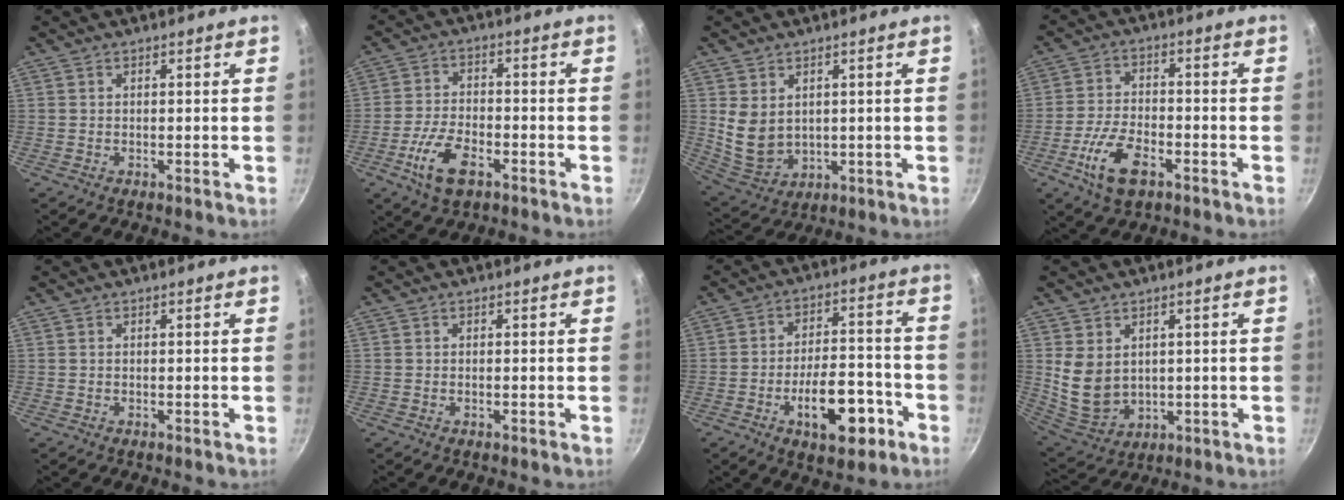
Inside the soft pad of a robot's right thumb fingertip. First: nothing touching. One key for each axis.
{"total": 9.1, "fx": -4.3, "fy": 4.4, "fz": 6.8, "tx": -0.133, "ty": 0.019, "tz": -0.082}
{"total": 8.0, "fx": 1.8, "fy": 5.9, "fz": 5.1, "tx": -0.080, "ty": -0.020, "tz": 0.056}
{"total": 9.9, "fx": -4.6, "fy": 4.9, "fz": 7.4, "tx": -0.142, "ty": 0.020, "tz": -0.088}
{"total": 0.0}
{"total": 0.6, "fx": -0.2, "fy": 0.2, "fz": 0.5, "tx": -0.008, "ty": 0.002, "tz": -0.004}
{"total": 14.0, "fx": -6.1, "fy": 6.8, "fz": 10.7, "tx": -0.129, "ty": 0.045, "tz": -0.083}
{"total": 9.3, "fx": 1.8, "fy": 6.9, "fz": 5.9, "tx": -0.095, "ty": -0.020, "tz": 0.058}